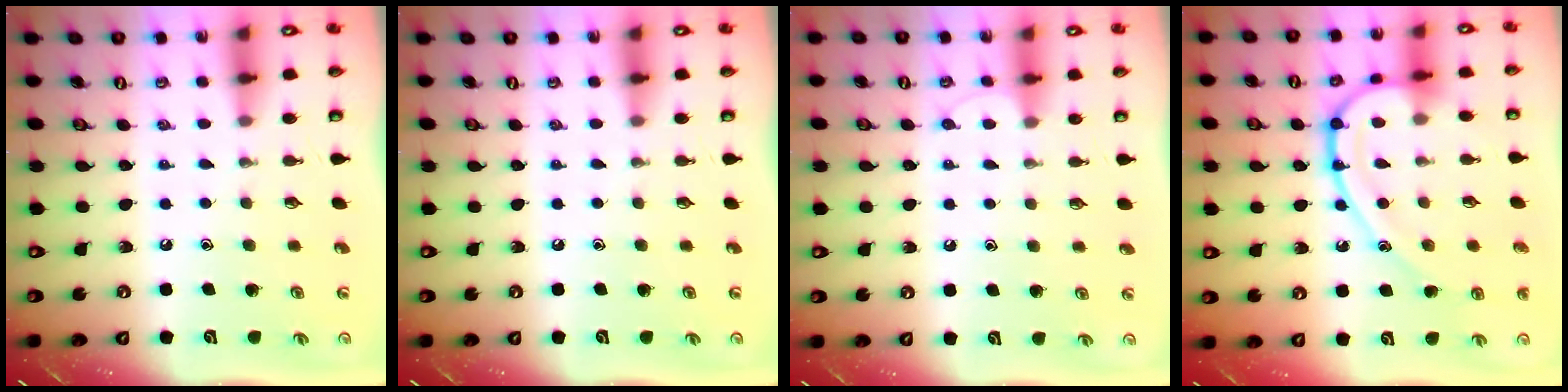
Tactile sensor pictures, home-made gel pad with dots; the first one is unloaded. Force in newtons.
{"total": 0.0}
{"total": 6.0, "press": 6.0, "slide": 0.7}
{"total": 16.3, "press": 16.3, "slide": 0.3}